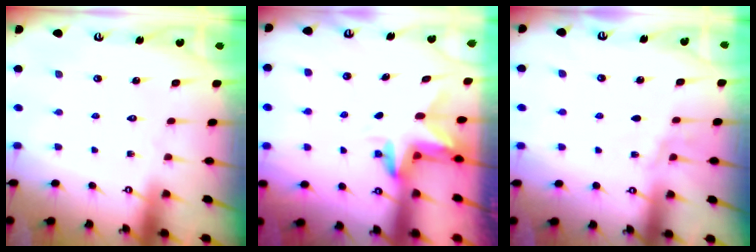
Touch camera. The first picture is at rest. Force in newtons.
{"total": 3.0, "press": 3.0, "slide": 0.2}
{"total": 5.4, "press": 5.3, "slide": 1.4}